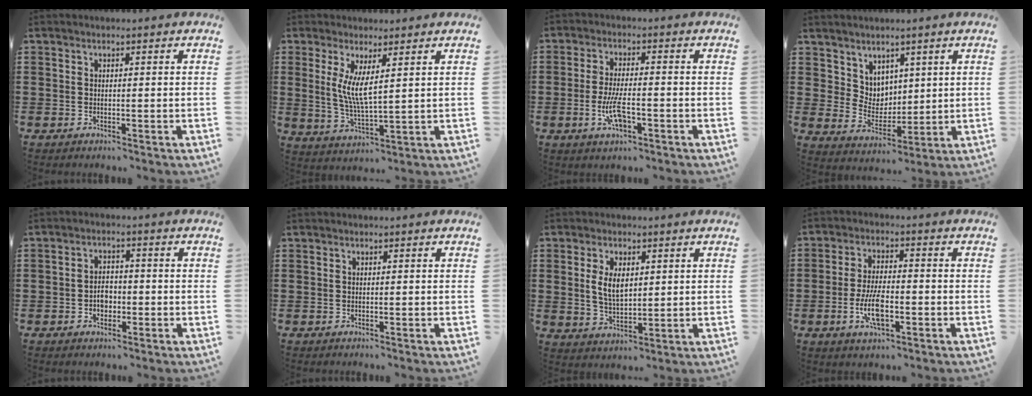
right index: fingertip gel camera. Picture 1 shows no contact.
{"total": 5.9, "force": [1.9, 1.3, 5.4], "torque": [-0.111, -0.003, 0.034]}
{"total": 6.2, "force": [-1.9, 1.9, 5.5], "torque": [-0.126, -0.009, -0.041]}
{"total": 5.3, "force": [3.6, 3.8, 0.3], "torque": [-0.030, -0.005, 0.070]}
{"total": 2.9, "force": [-0.8, 2.0, 2.0], "torque": [-0.032, -0.001, -0.018]}
{"total": 0.0}
{"total": 5.4, "force": [1.0, 2.9, 4.4], "torque": [-0.084, 0.007, 0.015]}
{"total": 6.9, "force": [-2.1, 2.7, 6.0], "torque": [-0.133, -0.005, -0.043]}